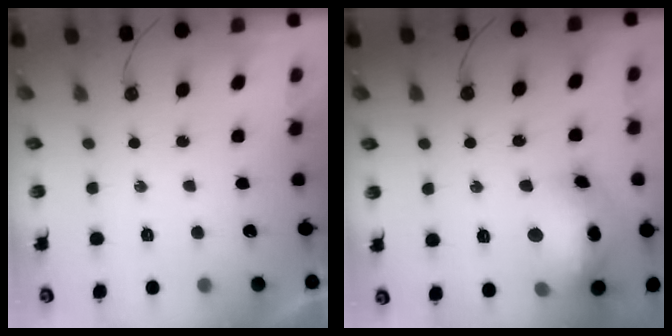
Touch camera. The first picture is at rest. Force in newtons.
{"total": 19.3, "press": 19.2, "slide": 1.7}